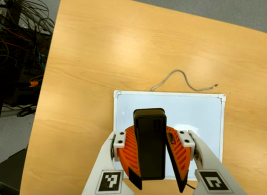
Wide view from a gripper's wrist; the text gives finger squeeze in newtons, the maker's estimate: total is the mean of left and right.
{"total": 9.8, "left": 9.9, "right": 9.7}